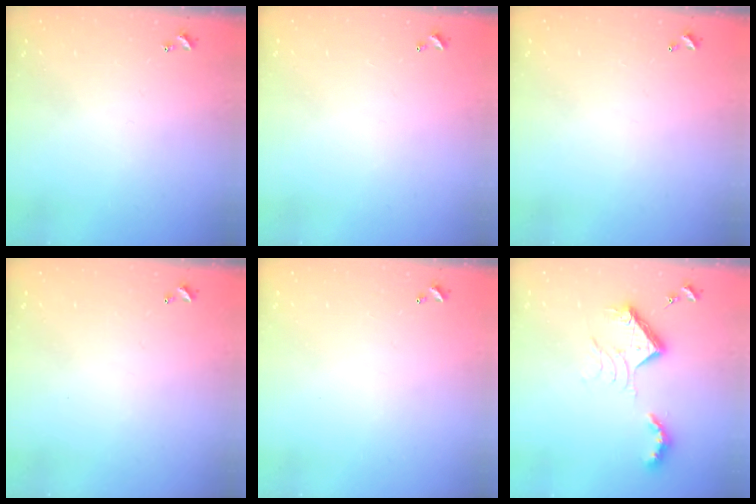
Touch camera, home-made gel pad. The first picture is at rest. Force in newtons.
{"total": 3.0, "press": 3.0, "slide": 0.1}
{"total": 2.9, "press": 2.9, "slide": 0.1}
{"total": 2.9, "press": 2.9, "slide": 0.1}
{"total": 2.7, "press": 2.7, "slide": 0.1}
{"total": 12.0, "press": 12.0, "slide": 0.0}